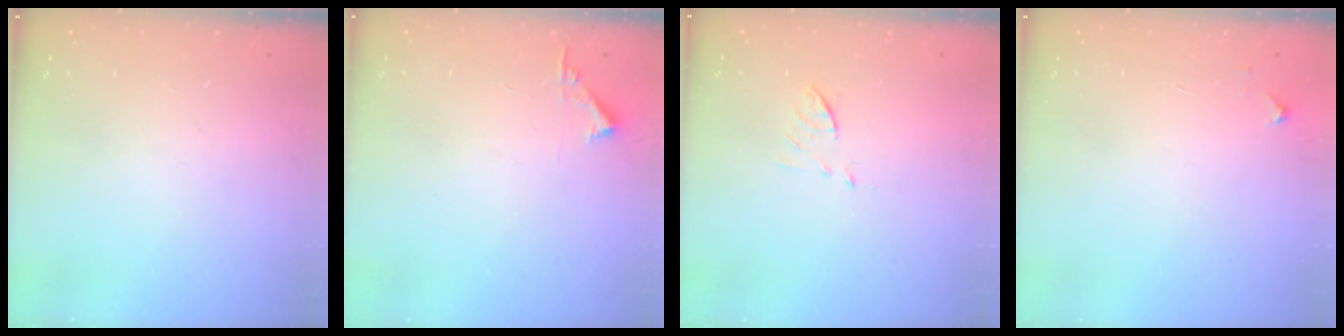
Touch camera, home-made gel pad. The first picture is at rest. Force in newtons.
{"total": 4.4, "press": 4.4, "slide": 0.4}
{"total": 6.0, "press": 5.9, "slide": 0.6}
{"total": 3.3, "press": 3.2, "slide": 0.4}